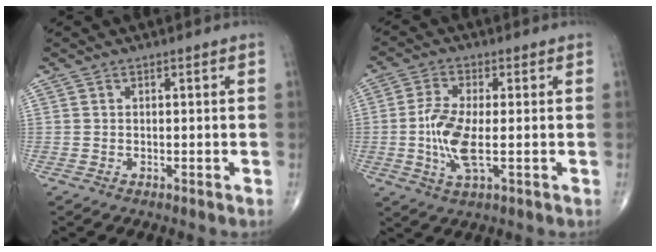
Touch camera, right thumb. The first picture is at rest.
{"total": 8.5, "force": [-0.8, 3.0, 7.8], "torque": [-0.168, -0.010, -0.015]}